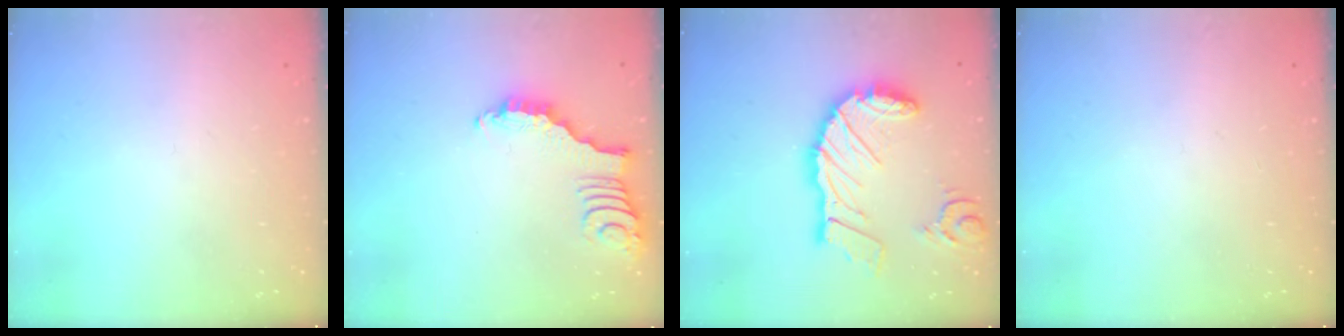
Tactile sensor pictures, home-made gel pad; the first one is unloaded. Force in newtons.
{"total": 2.9, "press": 2.9, "slide": 0.4}
{"total": 18.9, "press": 18.7, "slide": 2.6}
{"total": 0.0}